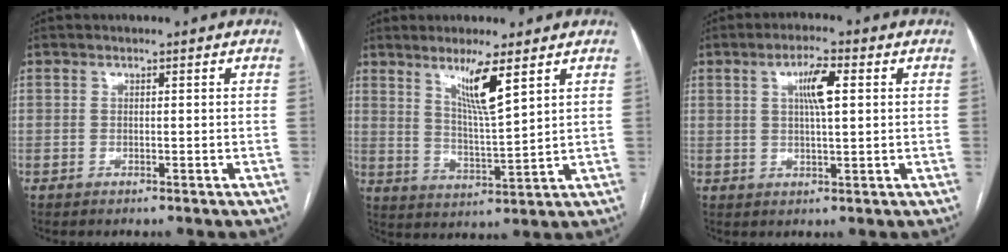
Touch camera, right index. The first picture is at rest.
{"total": 7.3, "force": [4.3, -0.3, 5.9], "torque": [-0.108, -0.017, 0.082]}
{"total": 5.3, "force": [1.6, 0.8, 5.0], "torque": [-0.093, 0.006, 0.028]}